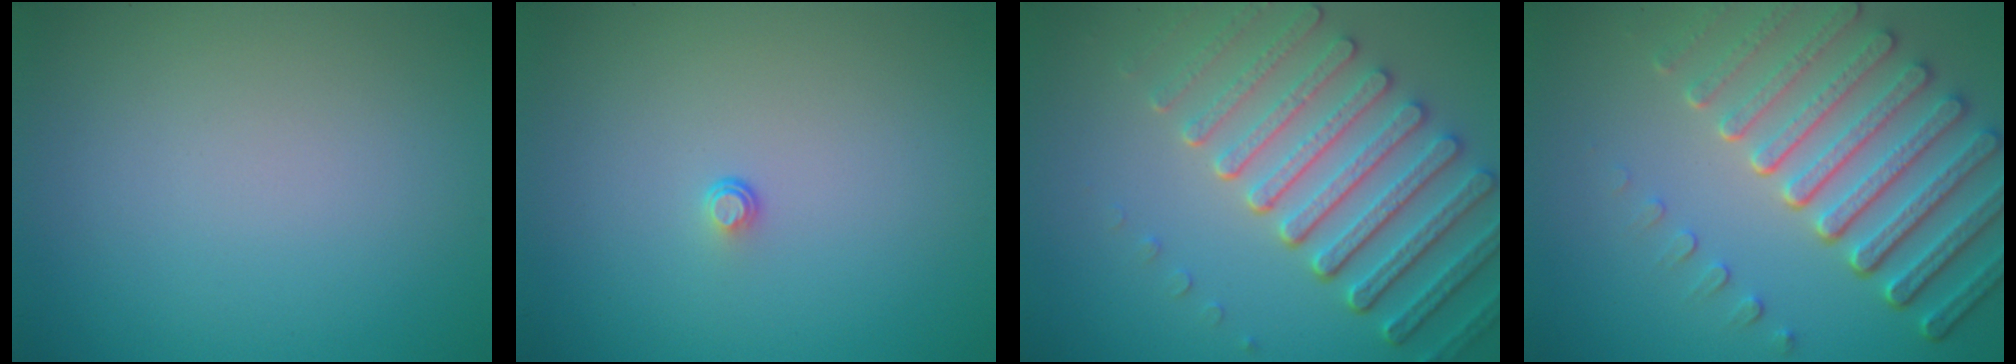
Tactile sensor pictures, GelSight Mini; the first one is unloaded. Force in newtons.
{"total": 0.5, "press": 0.3, "slide": 0.5}
{"total": 7.0, "press": 5.5, "slide": 4.4}
{"total": 7.8, "press": 5.8, "slide": 5.3}